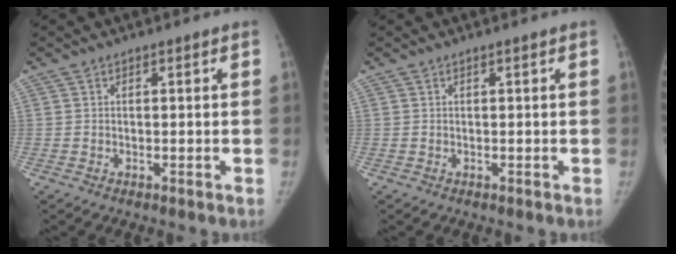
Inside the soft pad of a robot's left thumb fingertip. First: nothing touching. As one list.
[{"total": 0.0}]